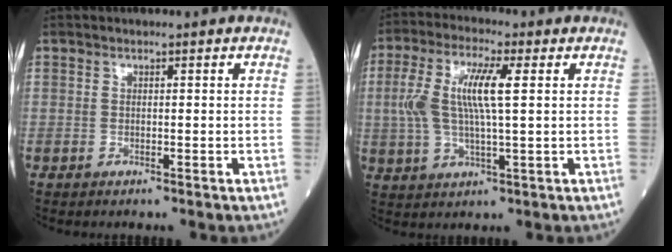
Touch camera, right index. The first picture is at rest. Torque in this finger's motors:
{"motor_torque": [0.35, 0.00, 0.27, 0.20]}